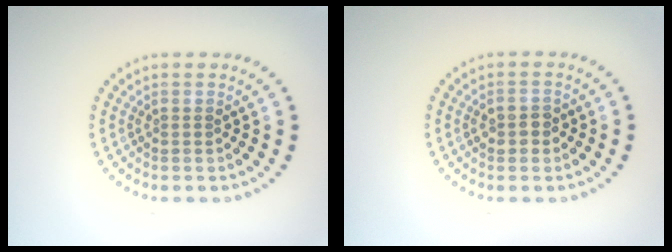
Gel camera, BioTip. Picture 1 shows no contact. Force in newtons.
{"total": 1.8, "press": 1.8, "slide": 0.1}